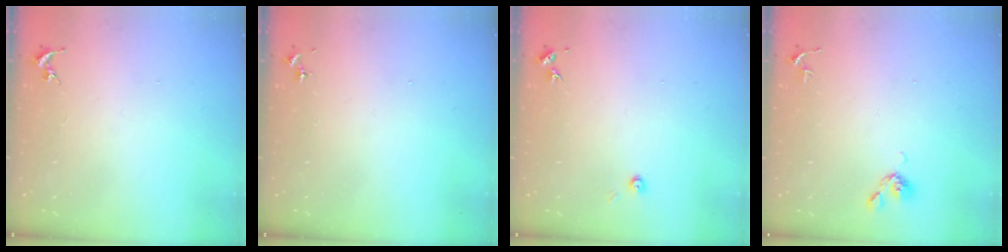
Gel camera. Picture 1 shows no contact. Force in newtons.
{"total": 0.0}
{"total": 3.5, "press": 3.5, "slide": 0.2}
{"total": 5.2, "press": 5.1, "slide": 0.9}